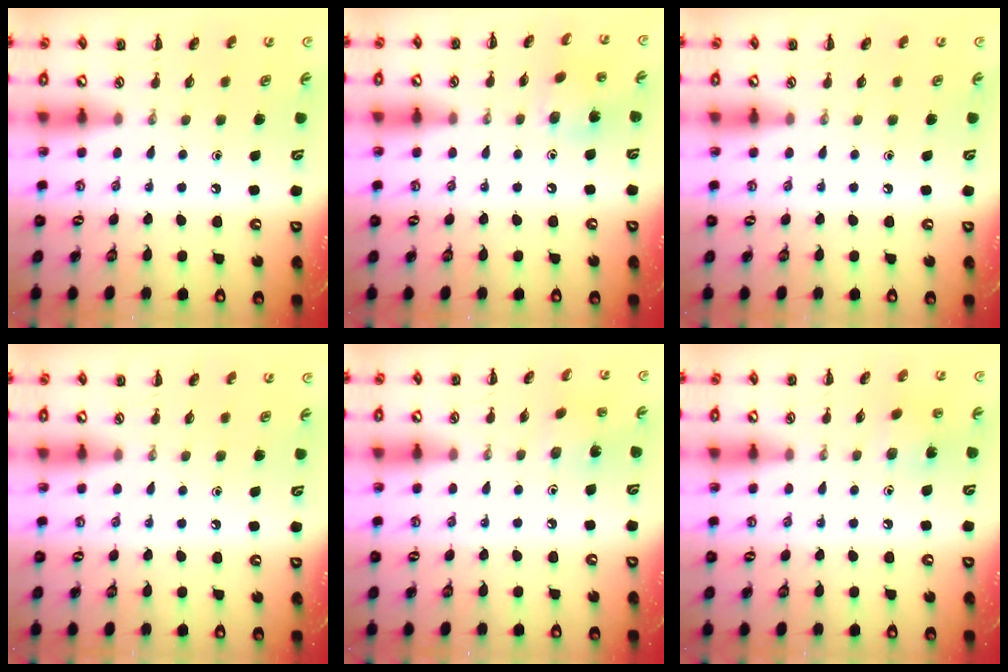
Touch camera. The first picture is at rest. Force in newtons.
{"total": 6.6, "press": 6.4, "slide": 1.6}
{"total": 0.0}
{"total": 0.0}
{"total": 1.4, "press": 1.2, "slide": 0.6}
{"total": 4.9, "press": 4.7, "slide": 1.5}